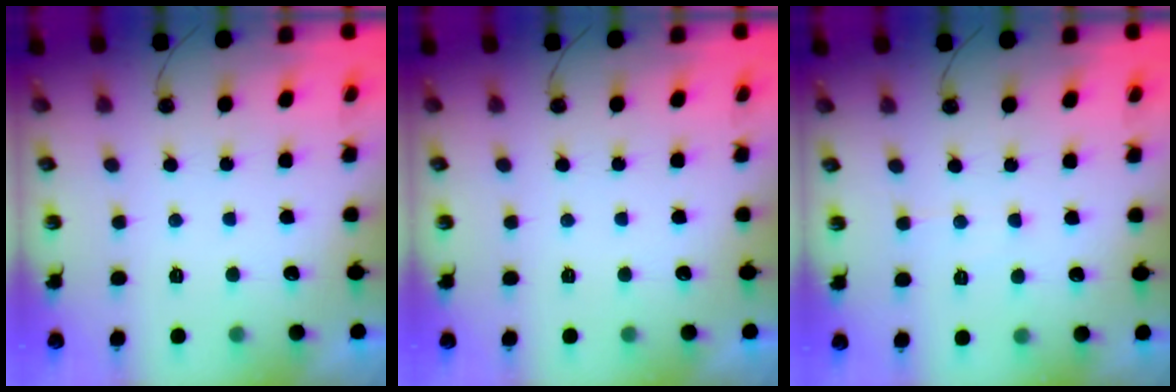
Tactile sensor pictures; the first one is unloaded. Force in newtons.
{"total": 0.0}
{"total": 4.9, "press": 4.9, "slide": 0.6}